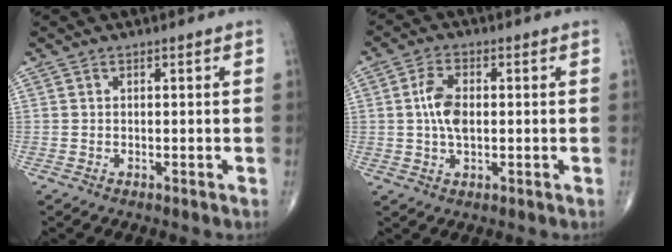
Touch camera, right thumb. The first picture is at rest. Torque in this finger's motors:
{"motor_torque": [1.11, 0.86, 0.93, 0.28, 0.05]}